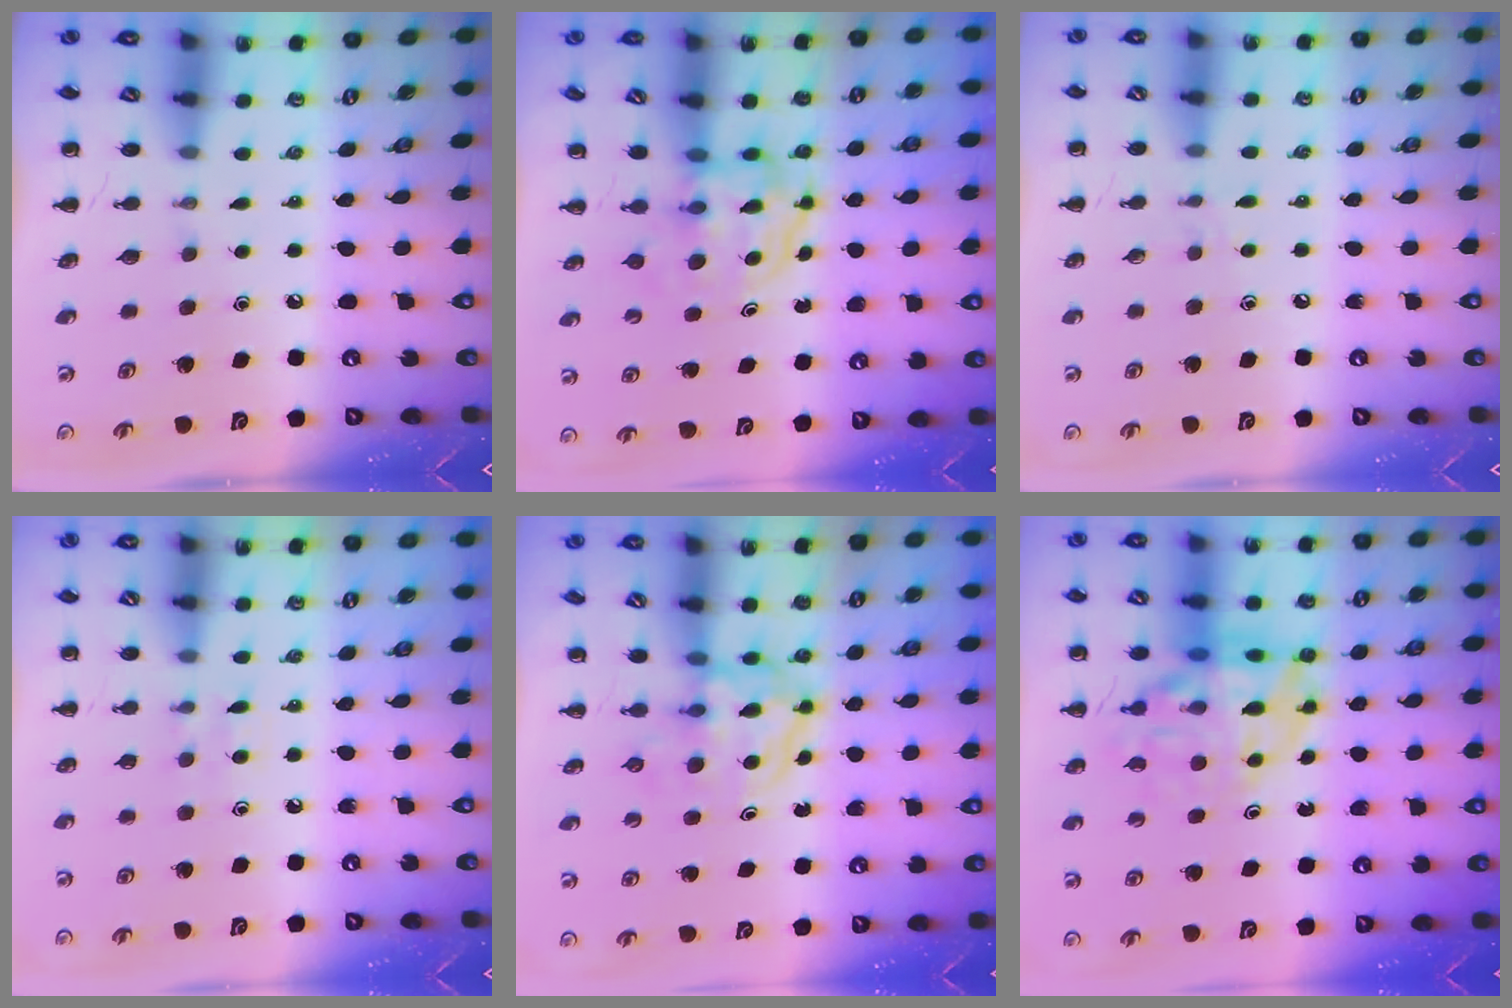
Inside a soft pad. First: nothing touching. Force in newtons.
{"total": 3.7, "press": 3.7, "slide": 0.2}
{"total": 4.0, "press": 3.6, "slide": 1.7}
{"total": 3.5, "press": 3.3, "slide": 1.2}
{"total": 3.9, "press": 3.9, "slide": 0.5}
{"total": 17.0, "press": 16.6, "slide": 4.0}